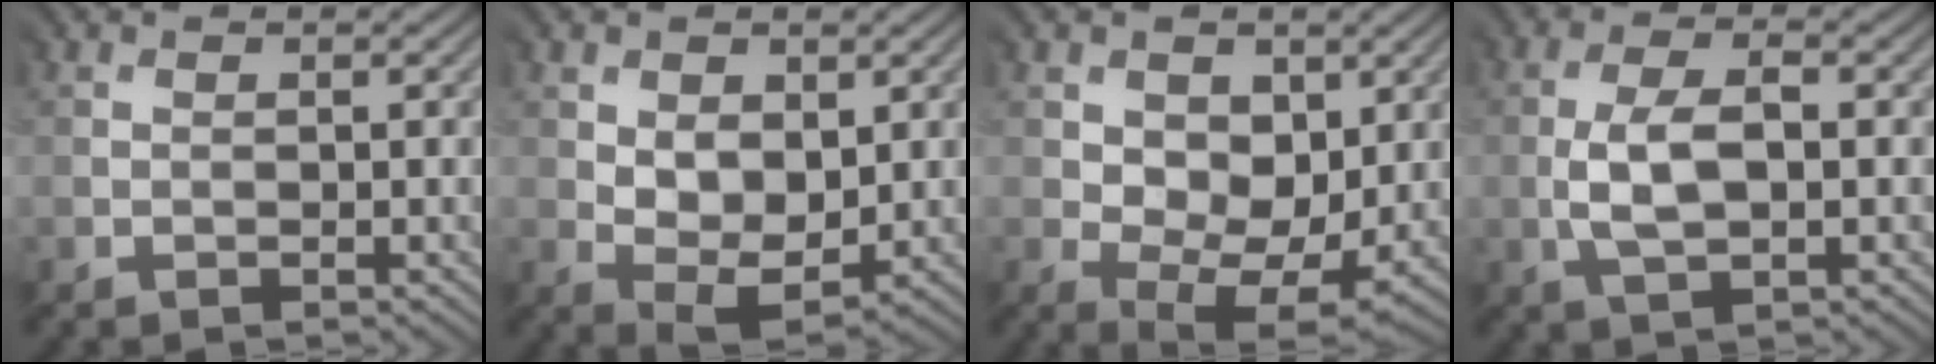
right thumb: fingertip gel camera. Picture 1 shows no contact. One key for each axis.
{"total": 5.9, "fx": 1.5, "fy": 4.2, "fz": 3.8, "tx": -0.089, "ty": -0.008, "tz": 0.032}
{"total": 8.5, "fx": 1.3, "fy": 6.3, "fz": 5.5, "tx": -0.117, "ty": -0.024, "tz": 0.033}
{"total": 4.4, "fx": -0.6, "fy": 2.0, "fz": 3.9, "tx": -0.081, "ty": 0.004, "tz": -0.011}